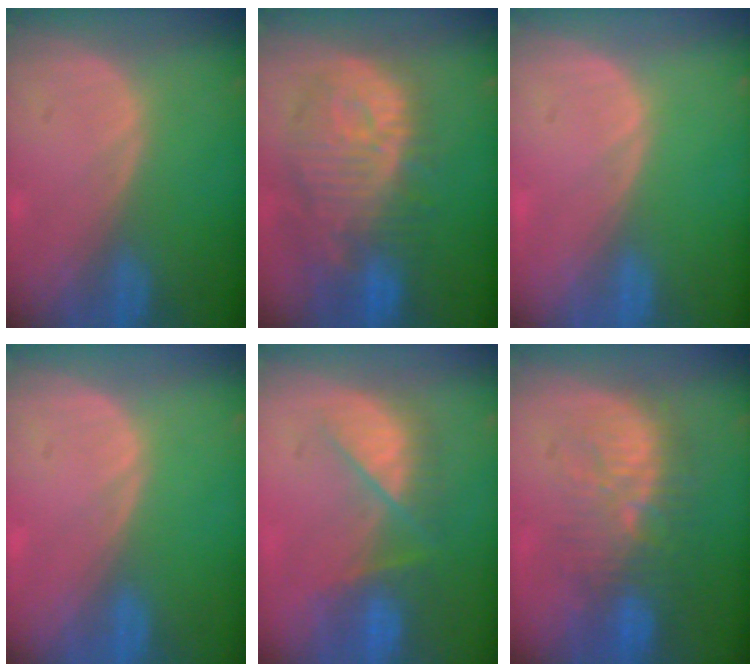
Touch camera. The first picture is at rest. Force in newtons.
{"total": 12.2, "press": 11.0, "slide": 5.2}
{"total": 0.0}
{"total": 0.0}
{"total": 7.4, "press": 7.1, "slide": 2.1}
{"total": 9.3, "press": 9.1, "slide": 2.1}